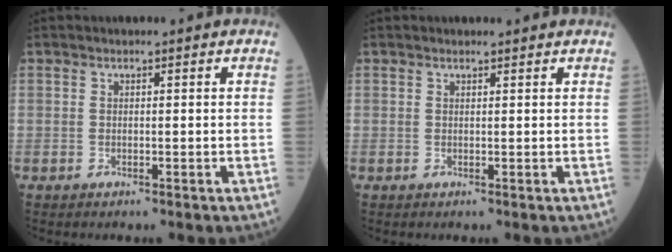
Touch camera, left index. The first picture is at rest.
{"total": 1.1, "force": [1.0, 0.2, 0.4], "torque": [-0.012, 0.009, 0.014]}